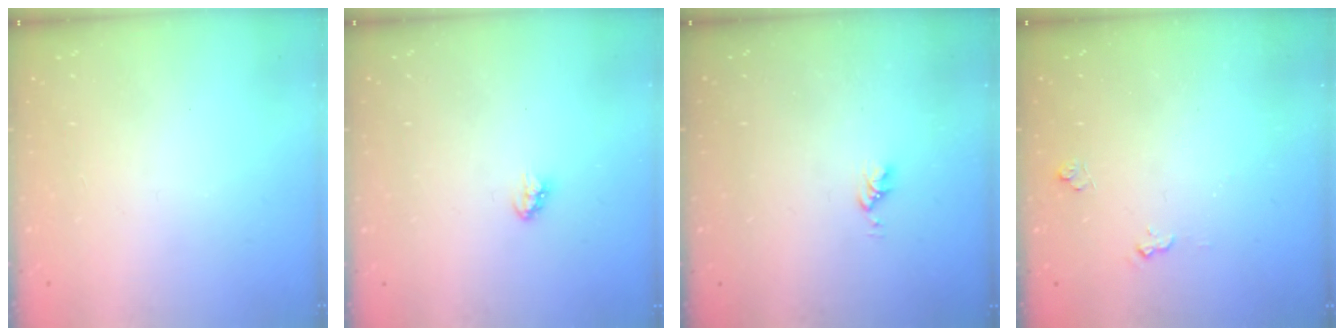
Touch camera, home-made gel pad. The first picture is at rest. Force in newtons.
{"total": 2.9, "press": 2.9, "slide": 0.2}
{"total": 3.0, "press": 3.0, "slide": 0.4}
{"total": 4.7, "press": 4.7, "slide": 0.5}